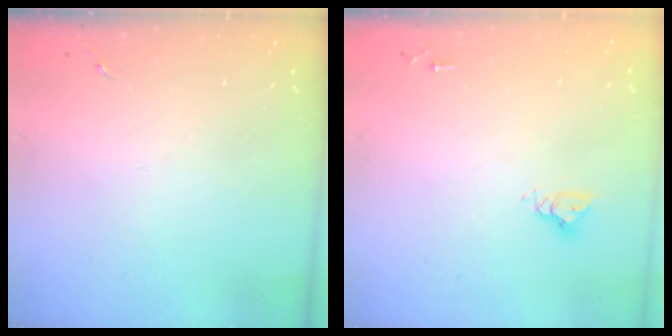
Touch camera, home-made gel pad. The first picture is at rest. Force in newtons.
{"total": 4.8, "press": 4.7, "slide": 0.4}